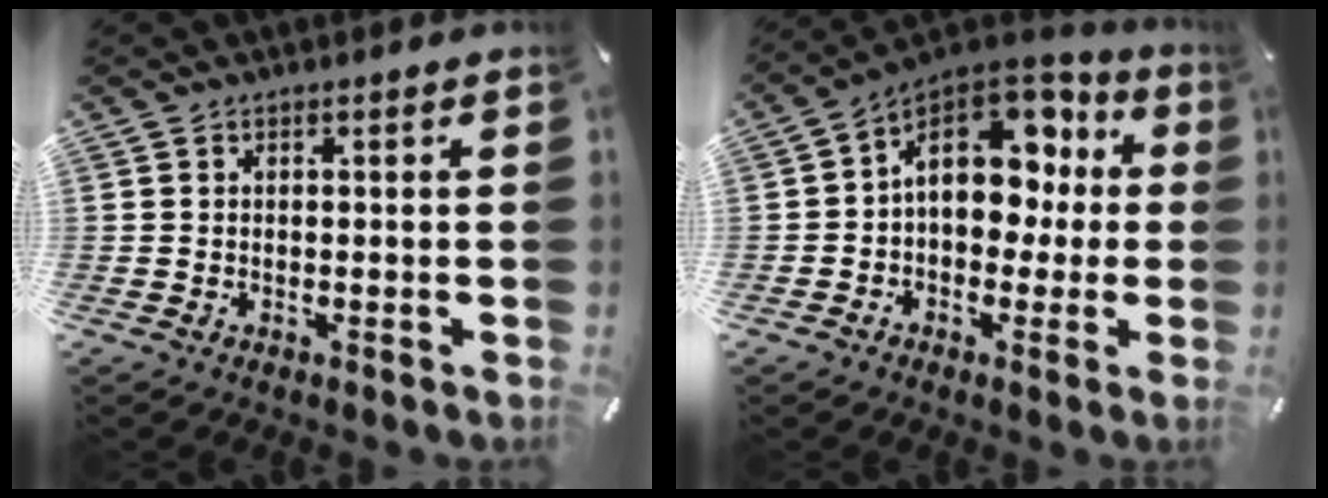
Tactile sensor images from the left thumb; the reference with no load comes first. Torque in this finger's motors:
{"motor_torque": [2.38, 2.38, 0.57, 0.25, 0.16]}